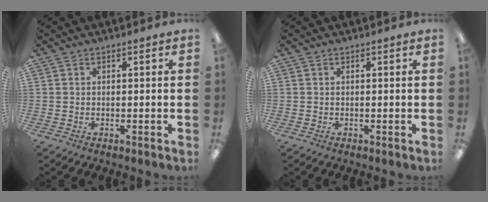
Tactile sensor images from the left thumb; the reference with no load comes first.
{"total": 0.0}